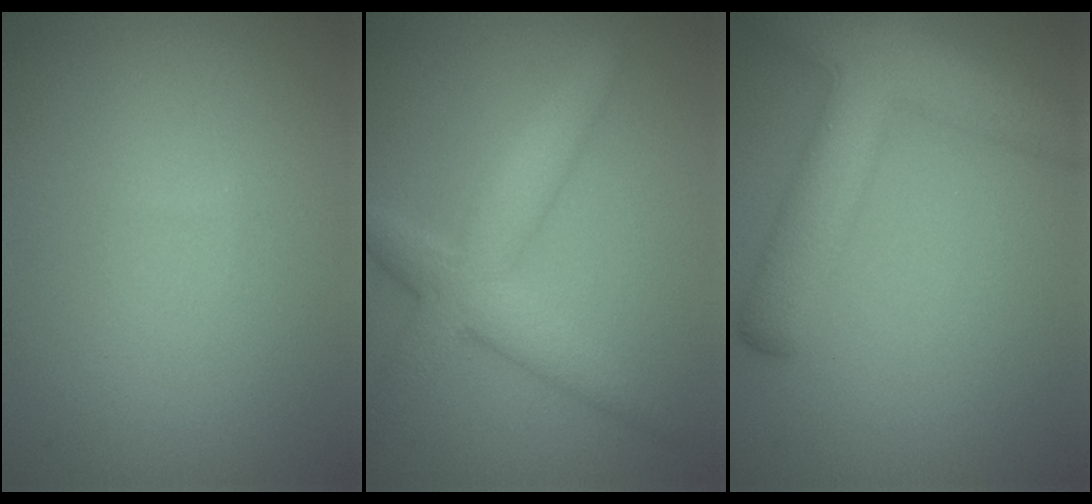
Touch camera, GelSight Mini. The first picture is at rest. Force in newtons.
{"total": 4.4, "press": 4.4, "slide": 0.0}
{"total": 7.6, "press": 7.6, "slide": 0.4}